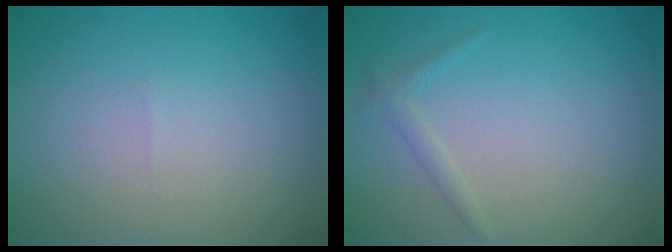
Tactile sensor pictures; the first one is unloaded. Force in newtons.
{"total": 1.1, "press": 1.1, "slide": 0.1}